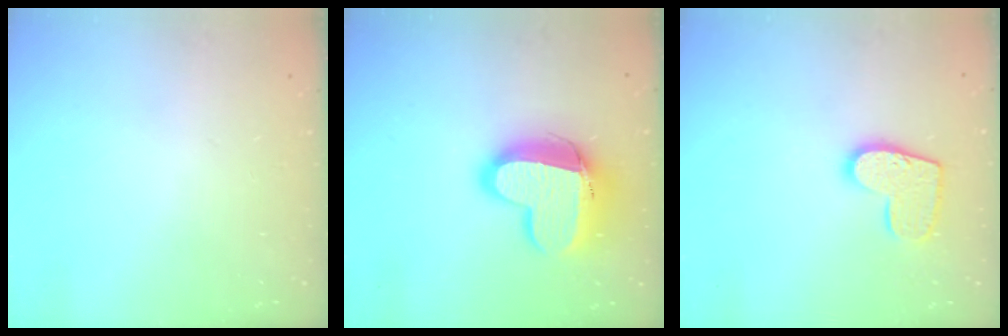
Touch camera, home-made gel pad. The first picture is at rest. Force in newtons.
{"total": 16.0, "press": 16.0, "slide": 1.1}
{"total": 12.0, "press": 11.9, "slide": 0.7}